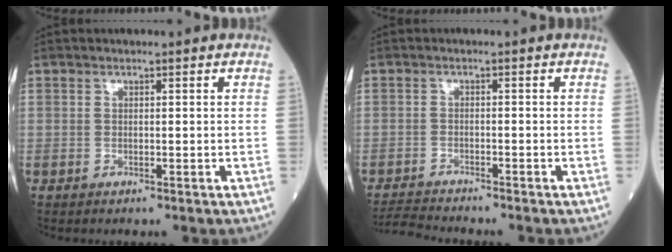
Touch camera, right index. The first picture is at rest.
{"total": 4.0, "force": [-3.9, -0.9, 0.3], "torque": [-0.006, -0.023, -0.069]}